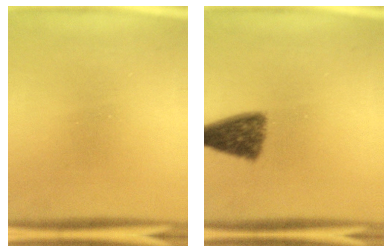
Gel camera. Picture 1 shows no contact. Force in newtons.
{"total": 7.2}